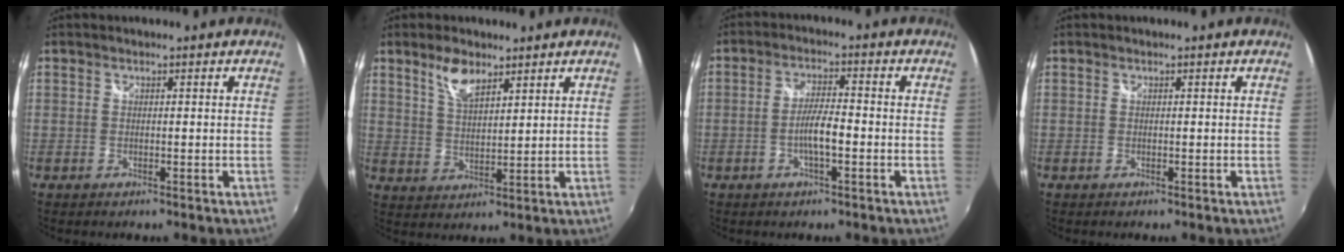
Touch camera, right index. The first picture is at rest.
{"total": 5.9, "force": [4.0, 2.3, 3.7], "torque": [-0.068, 0.004, 0.079]}
{"total": 5.1, "force": [-1.8, 0.8, 4.6], "torque": [-0.090, 0.003, -0.034]}
{"total": 0.0}